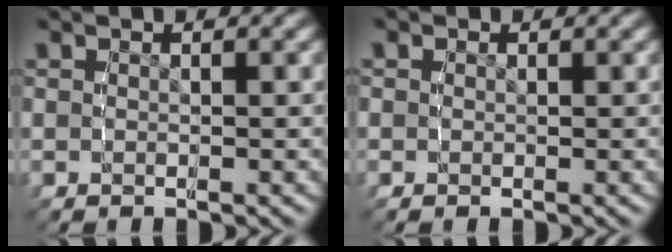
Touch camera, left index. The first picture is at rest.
{"total": 0.7, "force": [0.0, 0.7, 0.0], "torque": [0.008, -0.009, 0.001]}